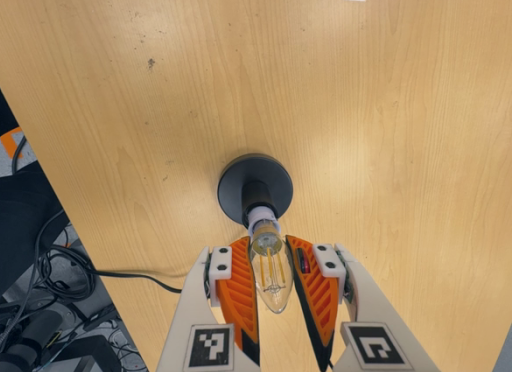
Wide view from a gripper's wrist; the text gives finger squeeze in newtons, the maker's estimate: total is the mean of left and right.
{"total": 14.9, "left": 14.1, "right": 15.8}